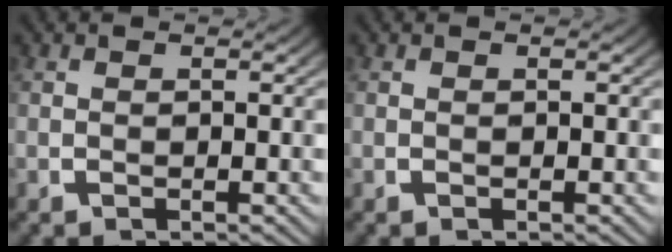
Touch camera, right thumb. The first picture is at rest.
{"total": 0.0}